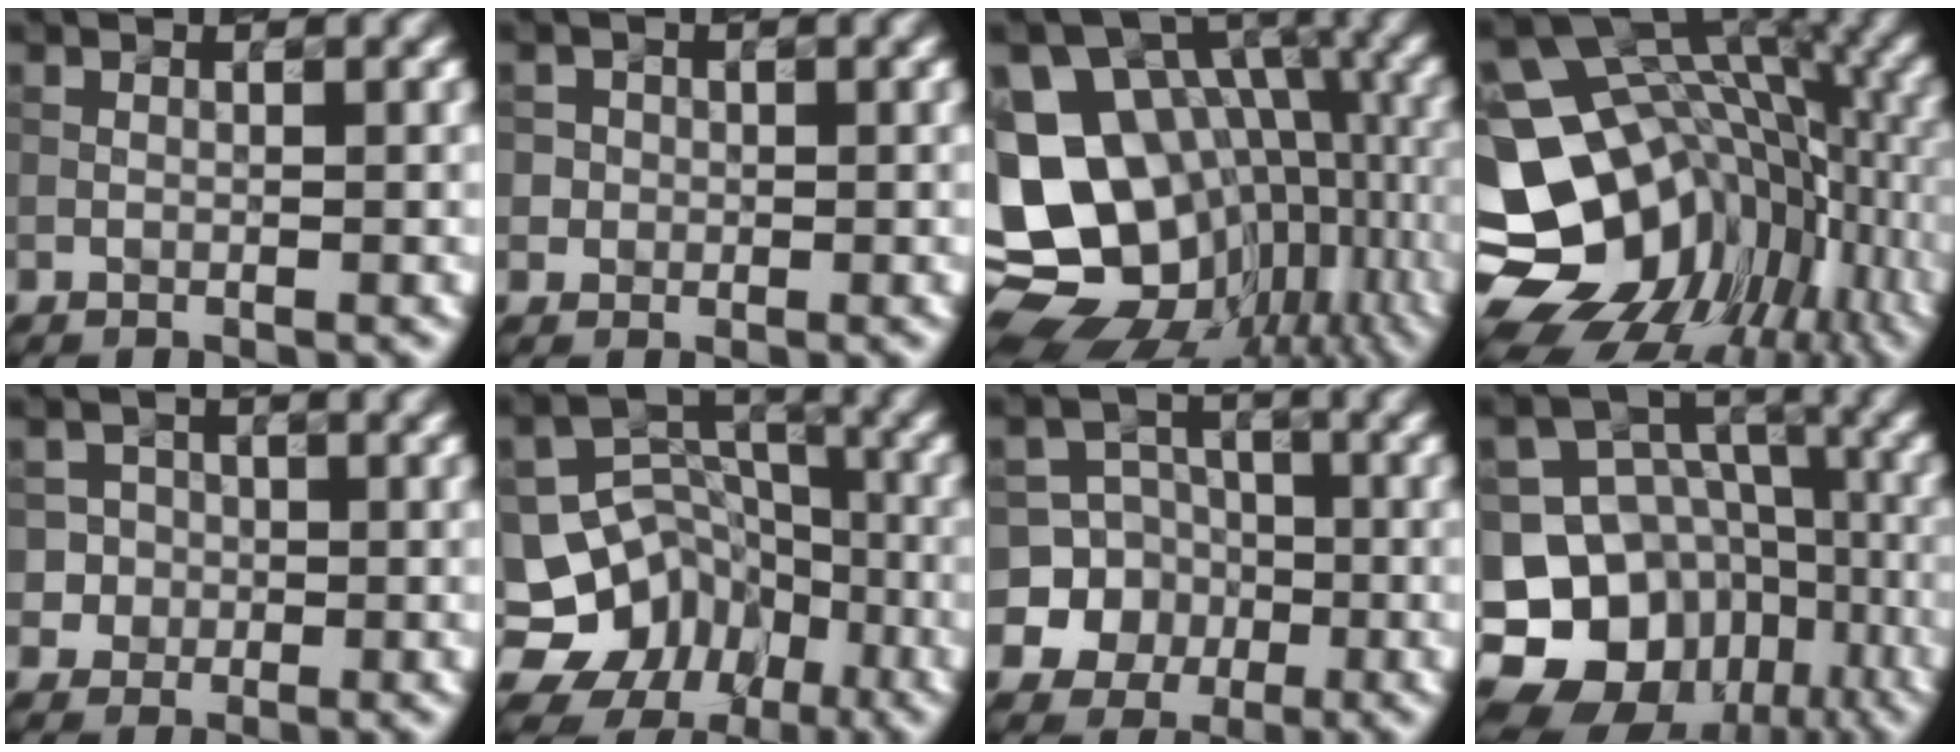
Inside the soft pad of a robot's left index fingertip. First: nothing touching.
{"total": 0.9, "force": [-0.1, 0.9, -0.3], "torque": [0.008, -0.002, 0.003]}
{"total": 17.2, "force": [-3.0, 13.5, 10.2], "torque": [-0.191, -0.010, 0.003]}
{"total": 15.7, "force": [-5.2, 11.7, 9.1], "torque": [-0.165, -0.007, -0.060]}
{"total": 2.3, "force": [-0.3, 2.3, 0.0], "torque": [0.007, 0.005, 0.006]}
{"total": 10.3, "force": [-6.7, 7.7, 1.7], "torque": [-0.041, 0.013, -0.106]}
{"total": 8.5, "force": [-2.6, 8.1, 0.8], "torque": [-0.028, 0.008, -0.058]}
{"total": 17.0, "force": [-9.5, 13.0, 5.4], "torque": [-0.107, -0.038, -0.145]}